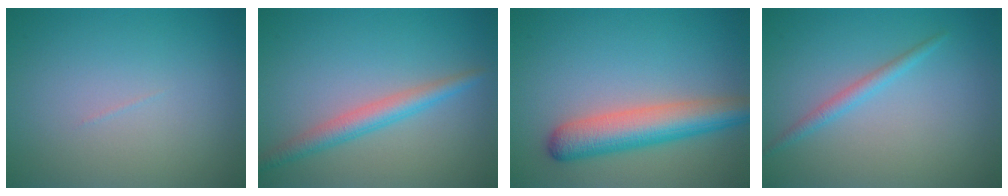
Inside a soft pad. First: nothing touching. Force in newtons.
{"total": 2.8, "press": 2.8, "slide": 0.1}
{"total": 5.7, "press": 5.7, "slide": 0.2}
{"total": 1.4, "press": 1.4, "slide": 0.1}